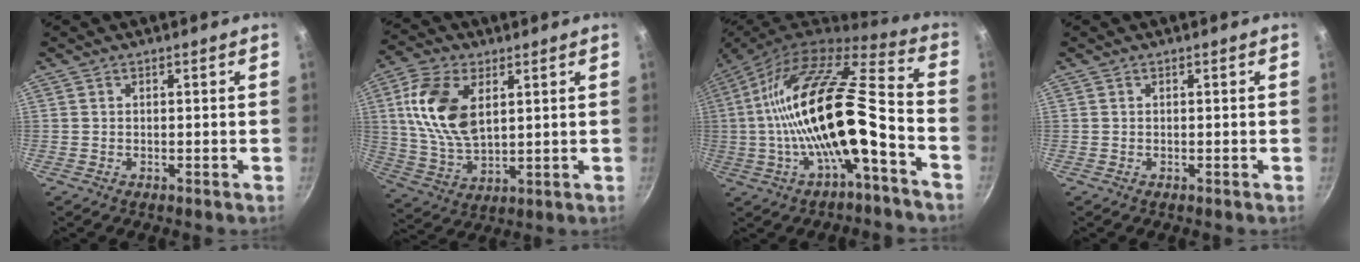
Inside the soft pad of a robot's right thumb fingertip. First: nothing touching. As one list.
[{"total": 14.3, "force": [4.0, 8.2, 11.0], "torque": [-0.205, -0.013, 0.083]}, {"total": 20.0, "force": [-5.2, 5.9, 18.4], "torque": [-0.323, 0.050, -0.097]}, {"total": 0.0}]